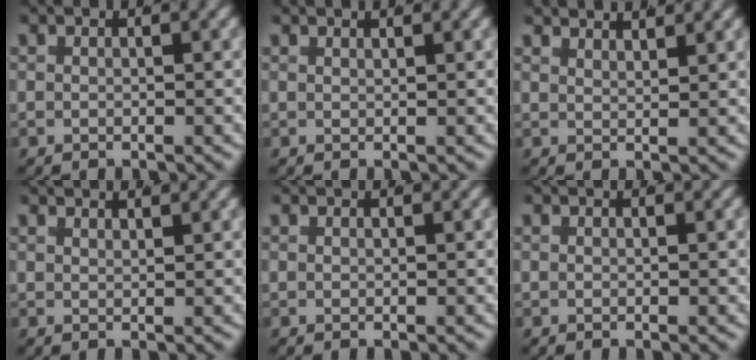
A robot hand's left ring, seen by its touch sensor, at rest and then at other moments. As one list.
[{"total": 1.1, "force": [1.1, -0.1, 0.0], "torque": [0.004, 0.003, 0.019]}, {"total": 2.7, "force": [2.6, 0.4, 0.6], "torque": [-0.009, 0.001, 0.044]}, {"total": 1.9, "force": [1.9, 0.1, 0.3], "torque": [-0.001, 0.003, 0.032]}, {"total": 0.5, "force": [0.5, -0.2, -0.1], "torque": [0.004, 0.002, 0.009]}, {"total": 0.0}]